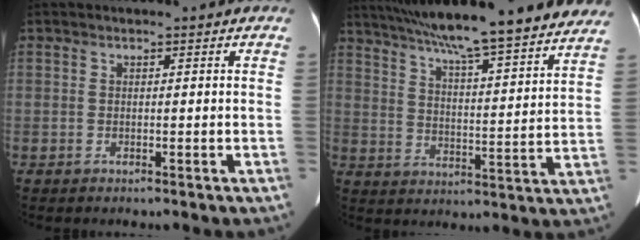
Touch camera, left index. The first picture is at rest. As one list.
[{"total": 26.5, "force": [23.0, 2.1, 13.0], "torque": [-0.205, -0.011, 0.309]}]